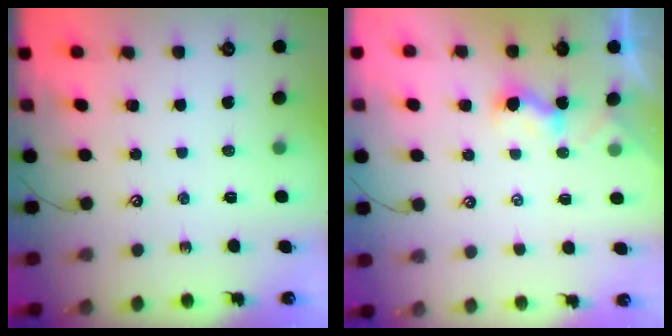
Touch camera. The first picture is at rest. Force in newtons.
{"total": 2.8, "press": 2.8, "slide": 0.1}